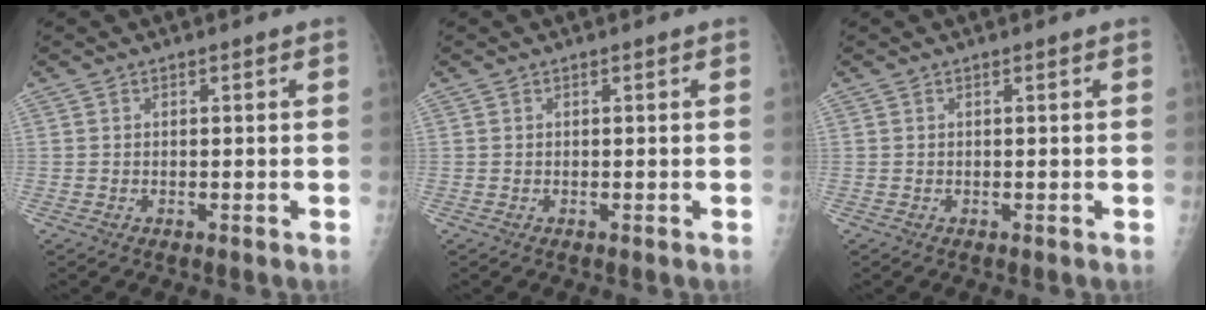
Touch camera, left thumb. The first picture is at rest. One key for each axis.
{"total": 0.0}
{"total": 0.0}